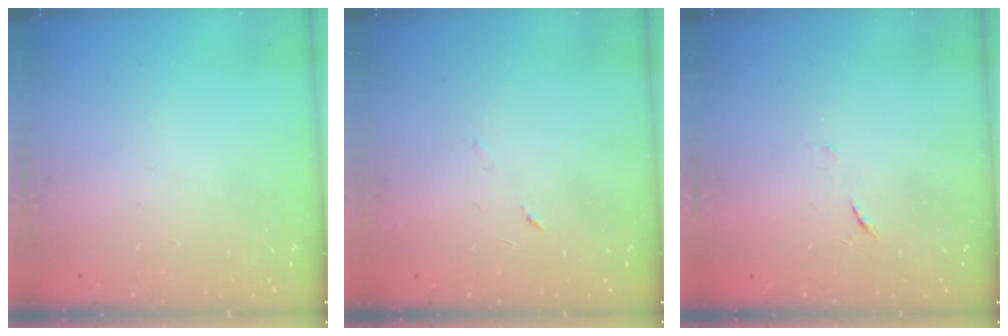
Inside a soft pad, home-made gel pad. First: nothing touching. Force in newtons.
{"total": 5.3, "press": 5.3, "slide": 0.6}
{"total": 4.3, "press": 4.1, "slide": 1.2}